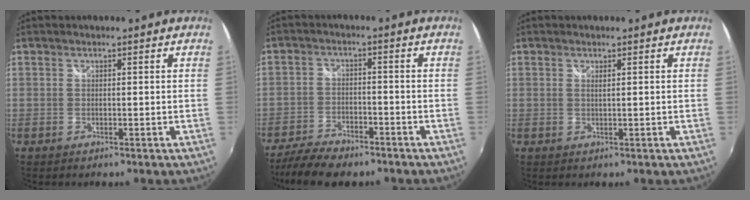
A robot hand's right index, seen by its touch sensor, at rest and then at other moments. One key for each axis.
{"total": 10.1, "fx": -8.3, "fy": 3.6, "fz": 4.6, "tx": -0.119, "ty": -0.020, "tz": -0.143}
{"total": 0.7, "fx": 0.3, "fy": -0.1, "fz": 0.6, "tx": -0.011, "ty": 0.000, "tz": 0.006}